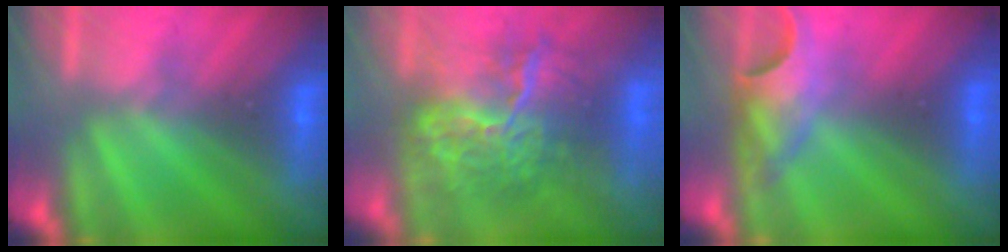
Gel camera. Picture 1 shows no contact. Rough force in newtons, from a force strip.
{"total": 7.8}
{"total": 4.6}